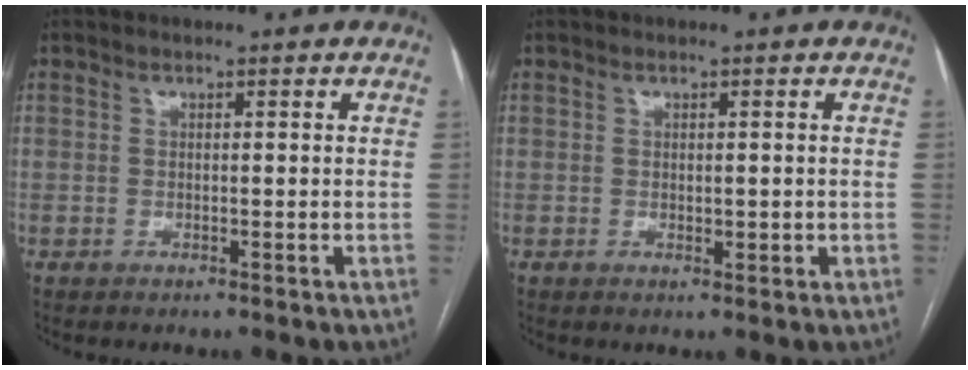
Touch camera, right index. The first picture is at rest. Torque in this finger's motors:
{"motor_torque": [-0.15, -0.03, 0.03, 0.00]}